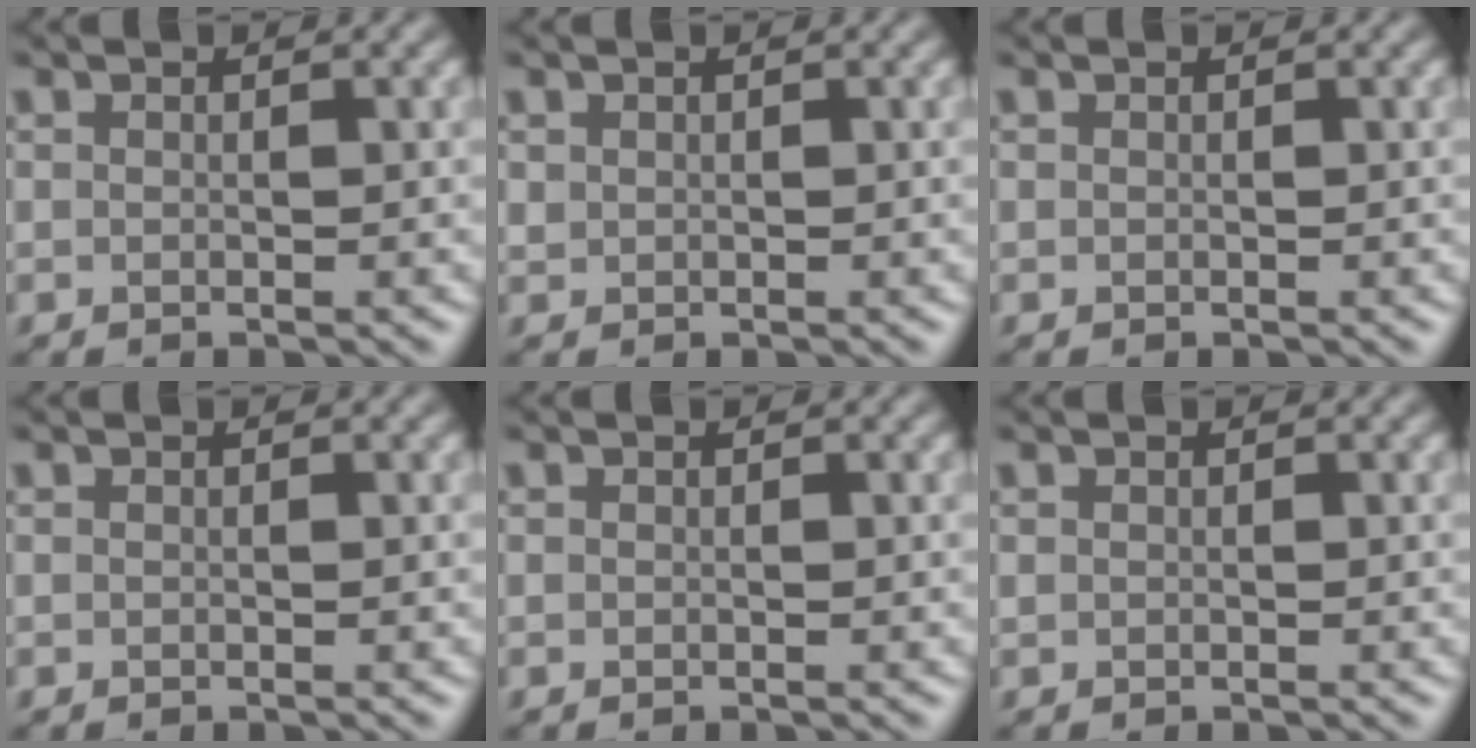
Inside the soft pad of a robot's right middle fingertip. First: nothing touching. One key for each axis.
{"total": 0.5, "fx": 0.3, "fy": 0.4, "fz": 0.1, "tx": 0.002, "ty": -0.002, "tz": 0.009}
{"total": 0.0}
{"total": 0.0}
{"total": 0.0}
{"total": 0.0}